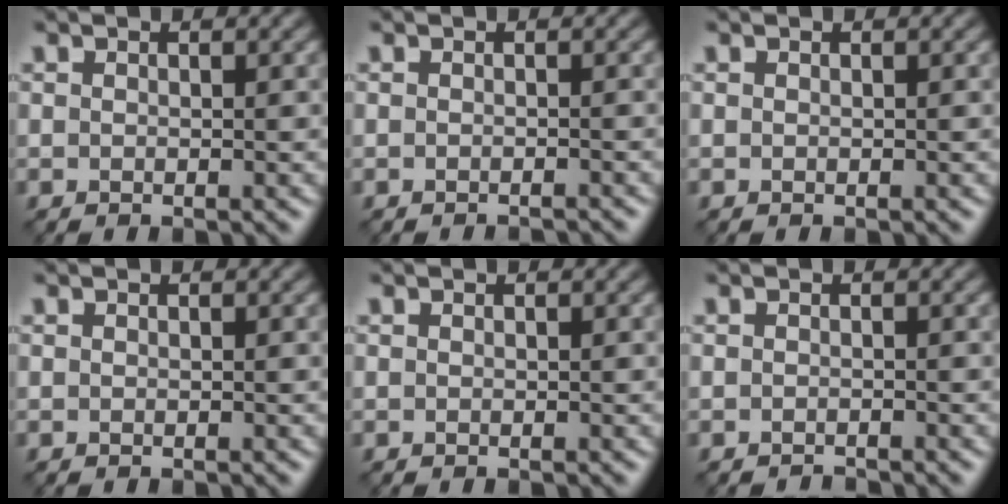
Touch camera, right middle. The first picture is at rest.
{"total": 1.5, "force": [-1.4, -0.2, 0.1], "torque": [0.004, -0.005, -0.017]}
{"total": 0.0}
{"total": 0.0}
{"total": 0.0}
{"total": 1.1, "force": [-0.8, -0.5, -0.5], "torque": [0.011, -0.002, -0.016]}